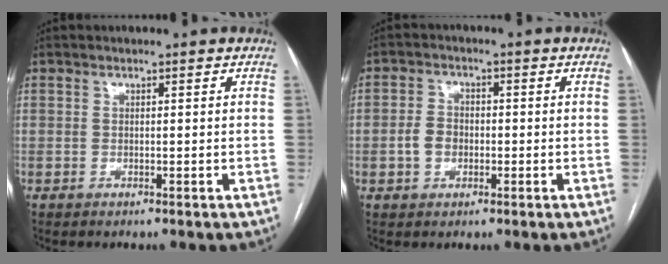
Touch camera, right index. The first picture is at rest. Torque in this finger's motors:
{"motor_torque": [0.60, -0.02, 0.30, 0.02]}